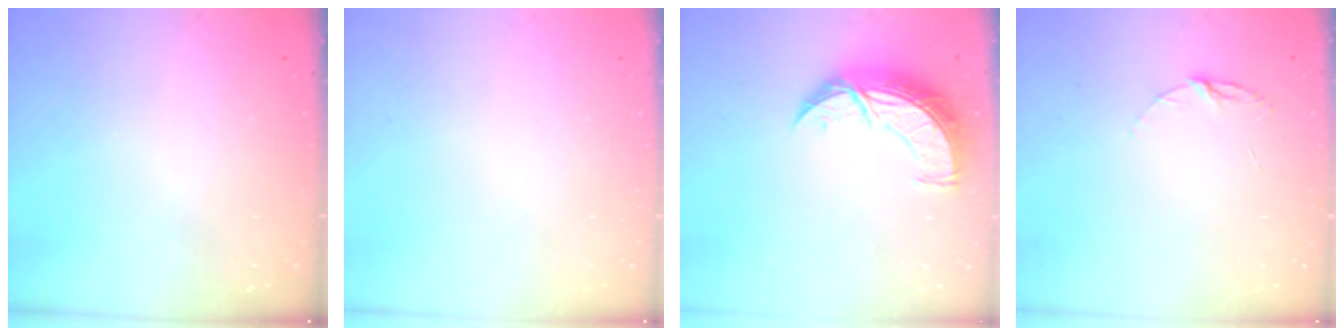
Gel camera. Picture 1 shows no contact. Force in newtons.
{"total": 0.0}
{"total": 10.9, "press": 10.9, "slide": 0.9}
{"total": 4.1, "press": 4.1, "slide": 0.3}